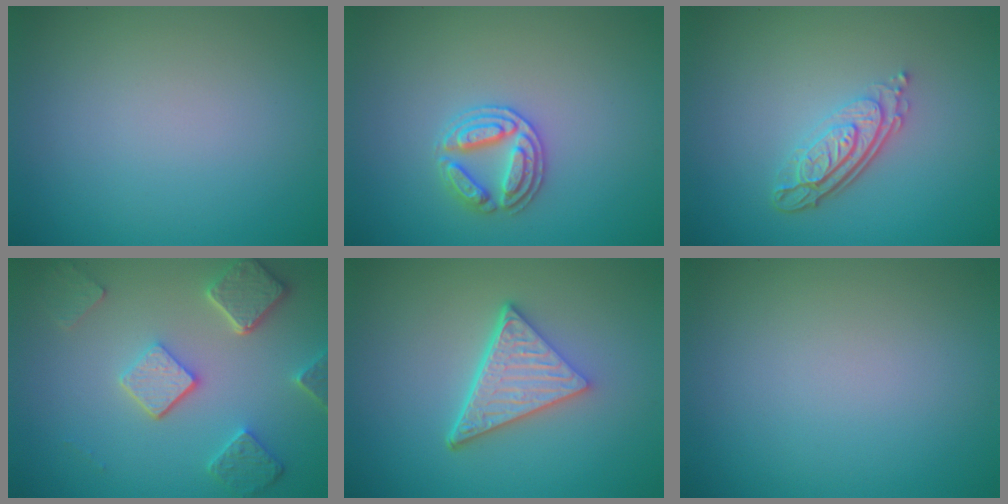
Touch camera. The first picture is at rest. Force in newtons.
{"total": 2.8, "press": 2.7, "slide": 0.4}
{"total": 4.0, "press": 2.9, "slide": 2.7}
{"total": 5.2, "press": 4.0, "slide": 3.3}
{"total": 5.3, "press": 3.7, "slide": 3.8}
{"total": 0.0}